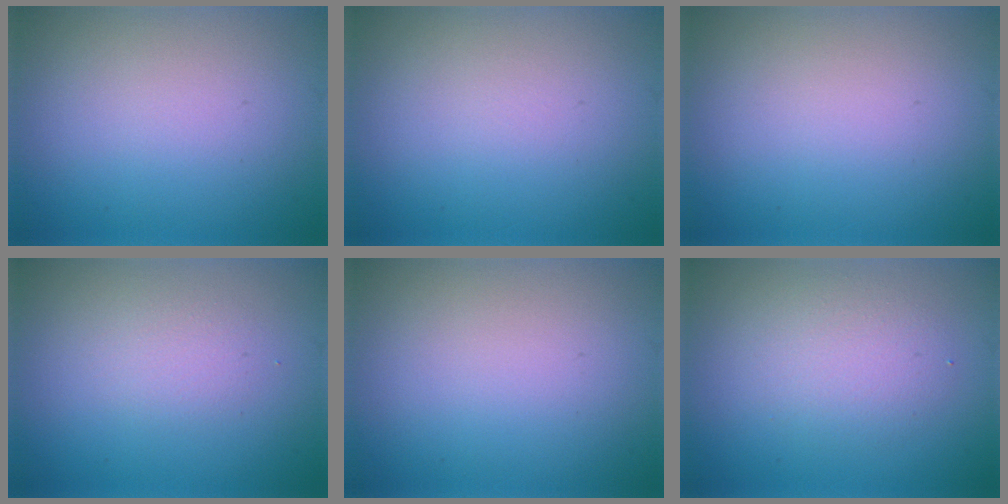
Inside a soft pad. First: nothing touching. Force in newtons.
{"total": 0.0}
{"total": 0.0}
{"total": 1.5, "press": 1.4, "slide": 0.1}
{"total": 0.0}
{"total": 2.7, "press": 2.7, "slide": 0.2}